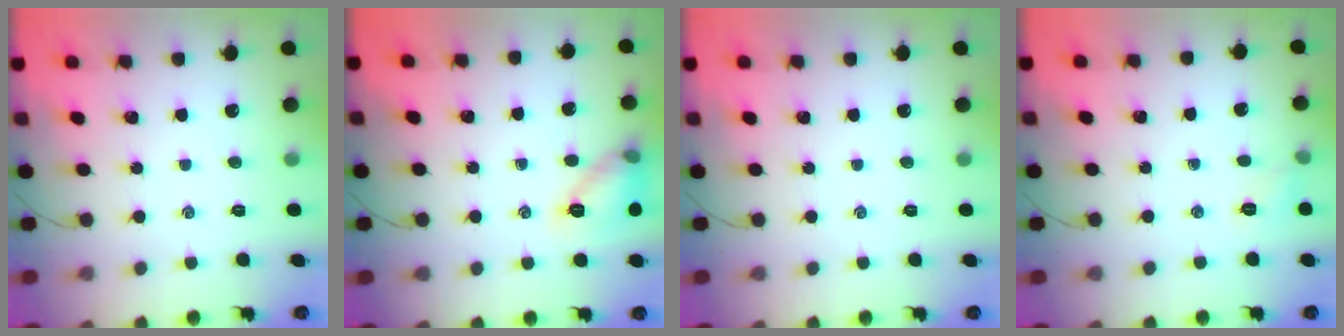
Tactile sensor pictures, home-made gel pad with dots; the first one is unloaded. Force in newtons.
{"total": 10.9, "press": 10.9, "slide": 0.5}
{"total": 0.0}
{"total": 5.1, "press": 4.9, "slide": 1.5}